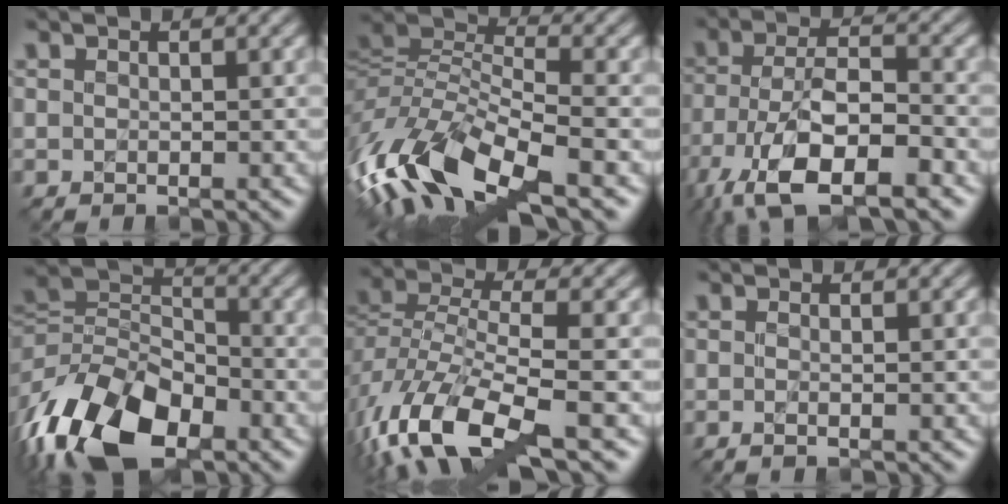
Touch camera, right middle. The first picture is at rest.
{"total": 12.2, "force": [-5.8, 4.7, 9.7], "torque": [-0.202, -0.007, -0.116]}
{"total": 10.6, "force": [-5.9, 4.2, 7.8], "torque": [-0.153, -0.005, -0.107]}
{"total": 12.5, "force": [-6.5, 7.1, 8.0], "torque": [-0.171, -0.009, -0.131]}
{"total": 9.6, "force": [-5.1, 3.5, 7.3], "torque": [-0.160, -0.009, -0.104]}
{"total": 1.6, "force": [0.1, 0.9, 1.4], "torque": [-0.010, -0.003, -0.016]}